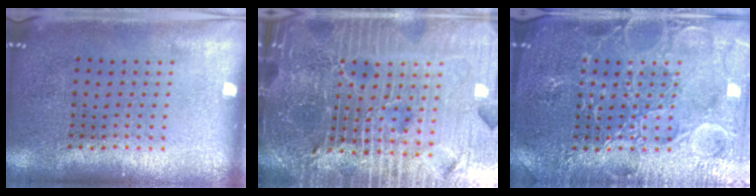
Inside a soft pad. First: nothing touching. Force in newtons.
{"total": 7.3, "press": 6.3, "slide": 3.7}
{"total": 4.5, "press": 4.4, "slide": 0.9}